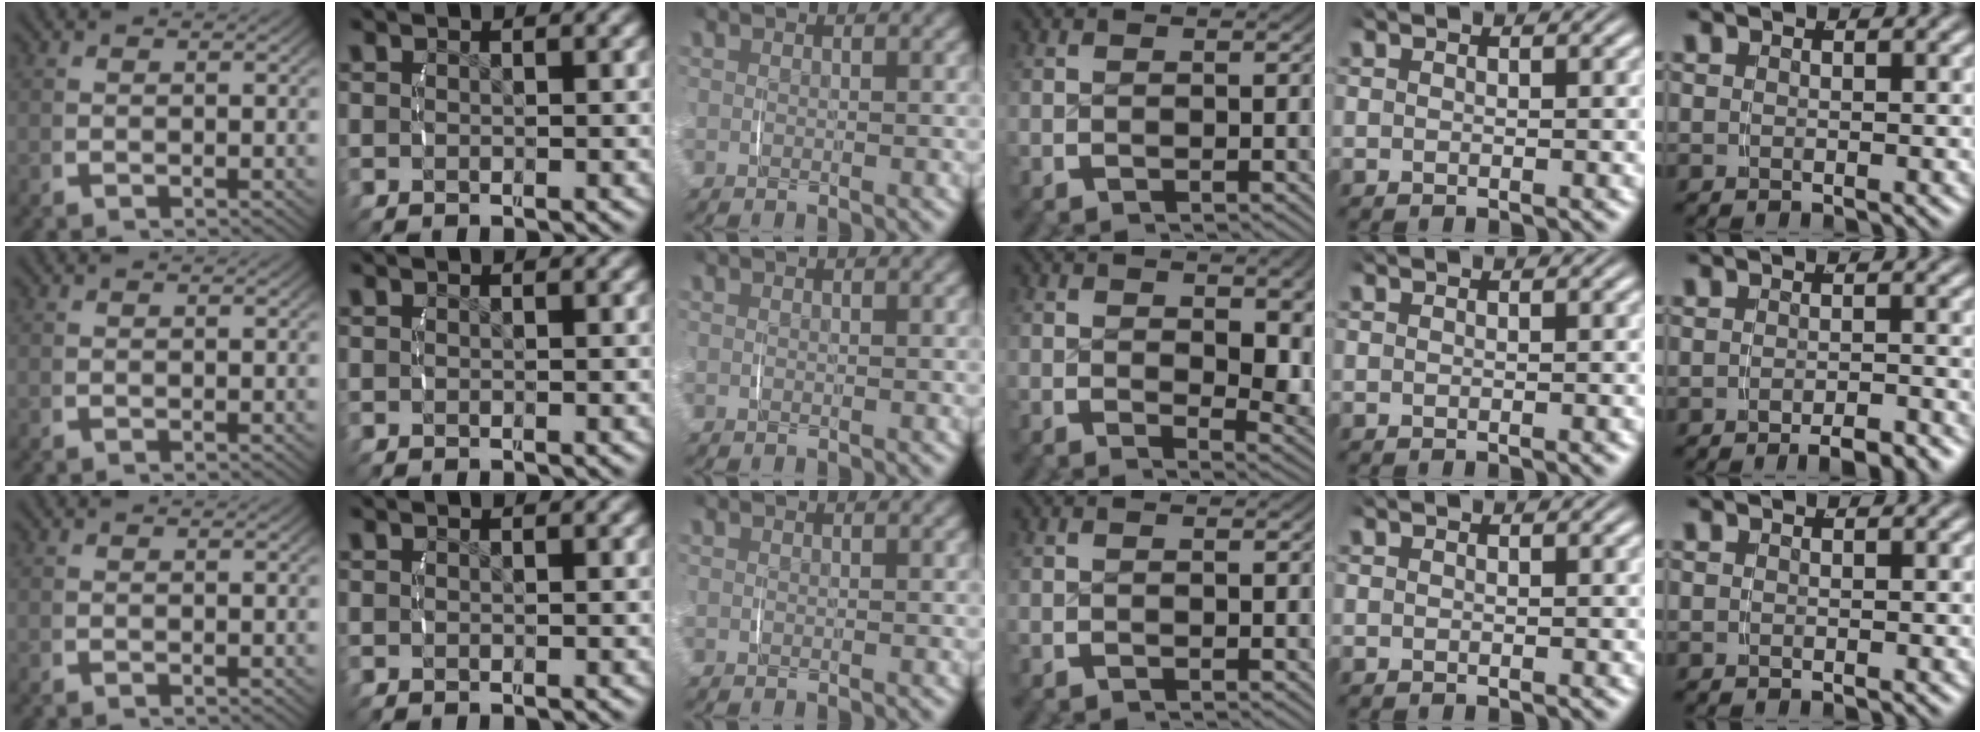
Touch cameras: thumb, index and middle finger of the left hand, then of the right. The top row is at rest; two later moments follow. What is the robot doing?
{"motion": "lift_and_place", "object": "glasses case"}